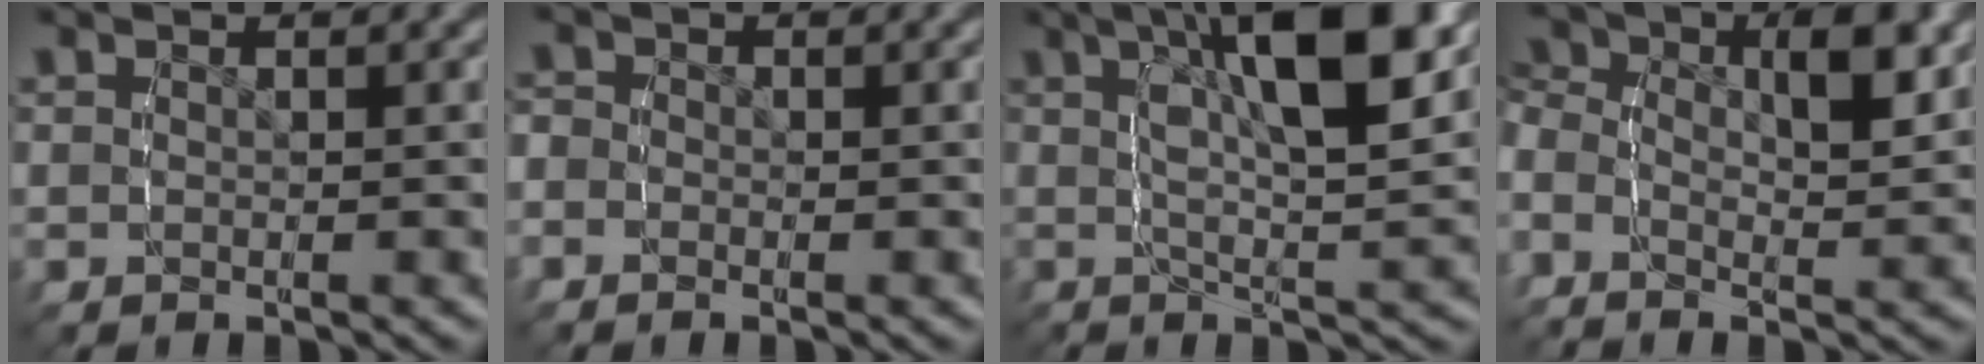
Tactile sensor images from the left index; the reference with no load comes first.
{"total": 2.5, "force": [-0.6, 2.3, 0.5], "torque": [-0.019, 0.003, -0.025]}
{"total": 10.2, "force": [3.1, 2.9, 9.2], "torque": [-0.146, 0.016, 0.042]}
{"total": 5.9, "force": [0.2, 4.0, 4.3], "torque": [-0.085, -0.002, -0.011]}